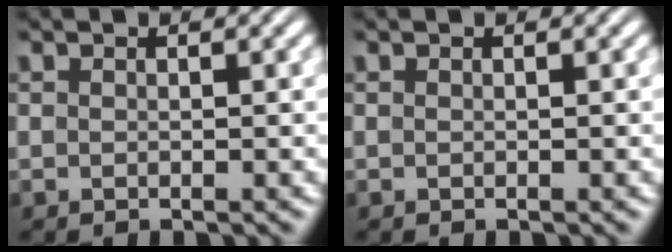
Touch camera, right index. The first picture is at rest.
{"total": 0.0}